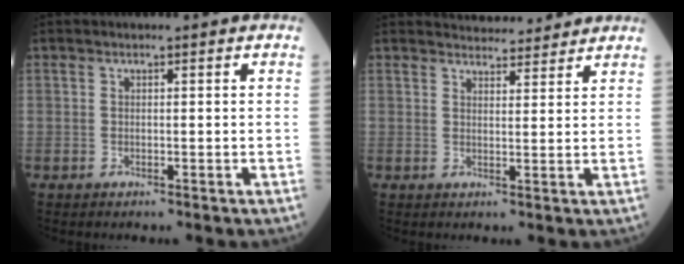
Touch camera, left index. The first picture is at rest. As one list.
[{"total": 6.4, "force": [6.2, 1.2, 1.0], "torque": [-0.013, 0.012, 0.077]}]